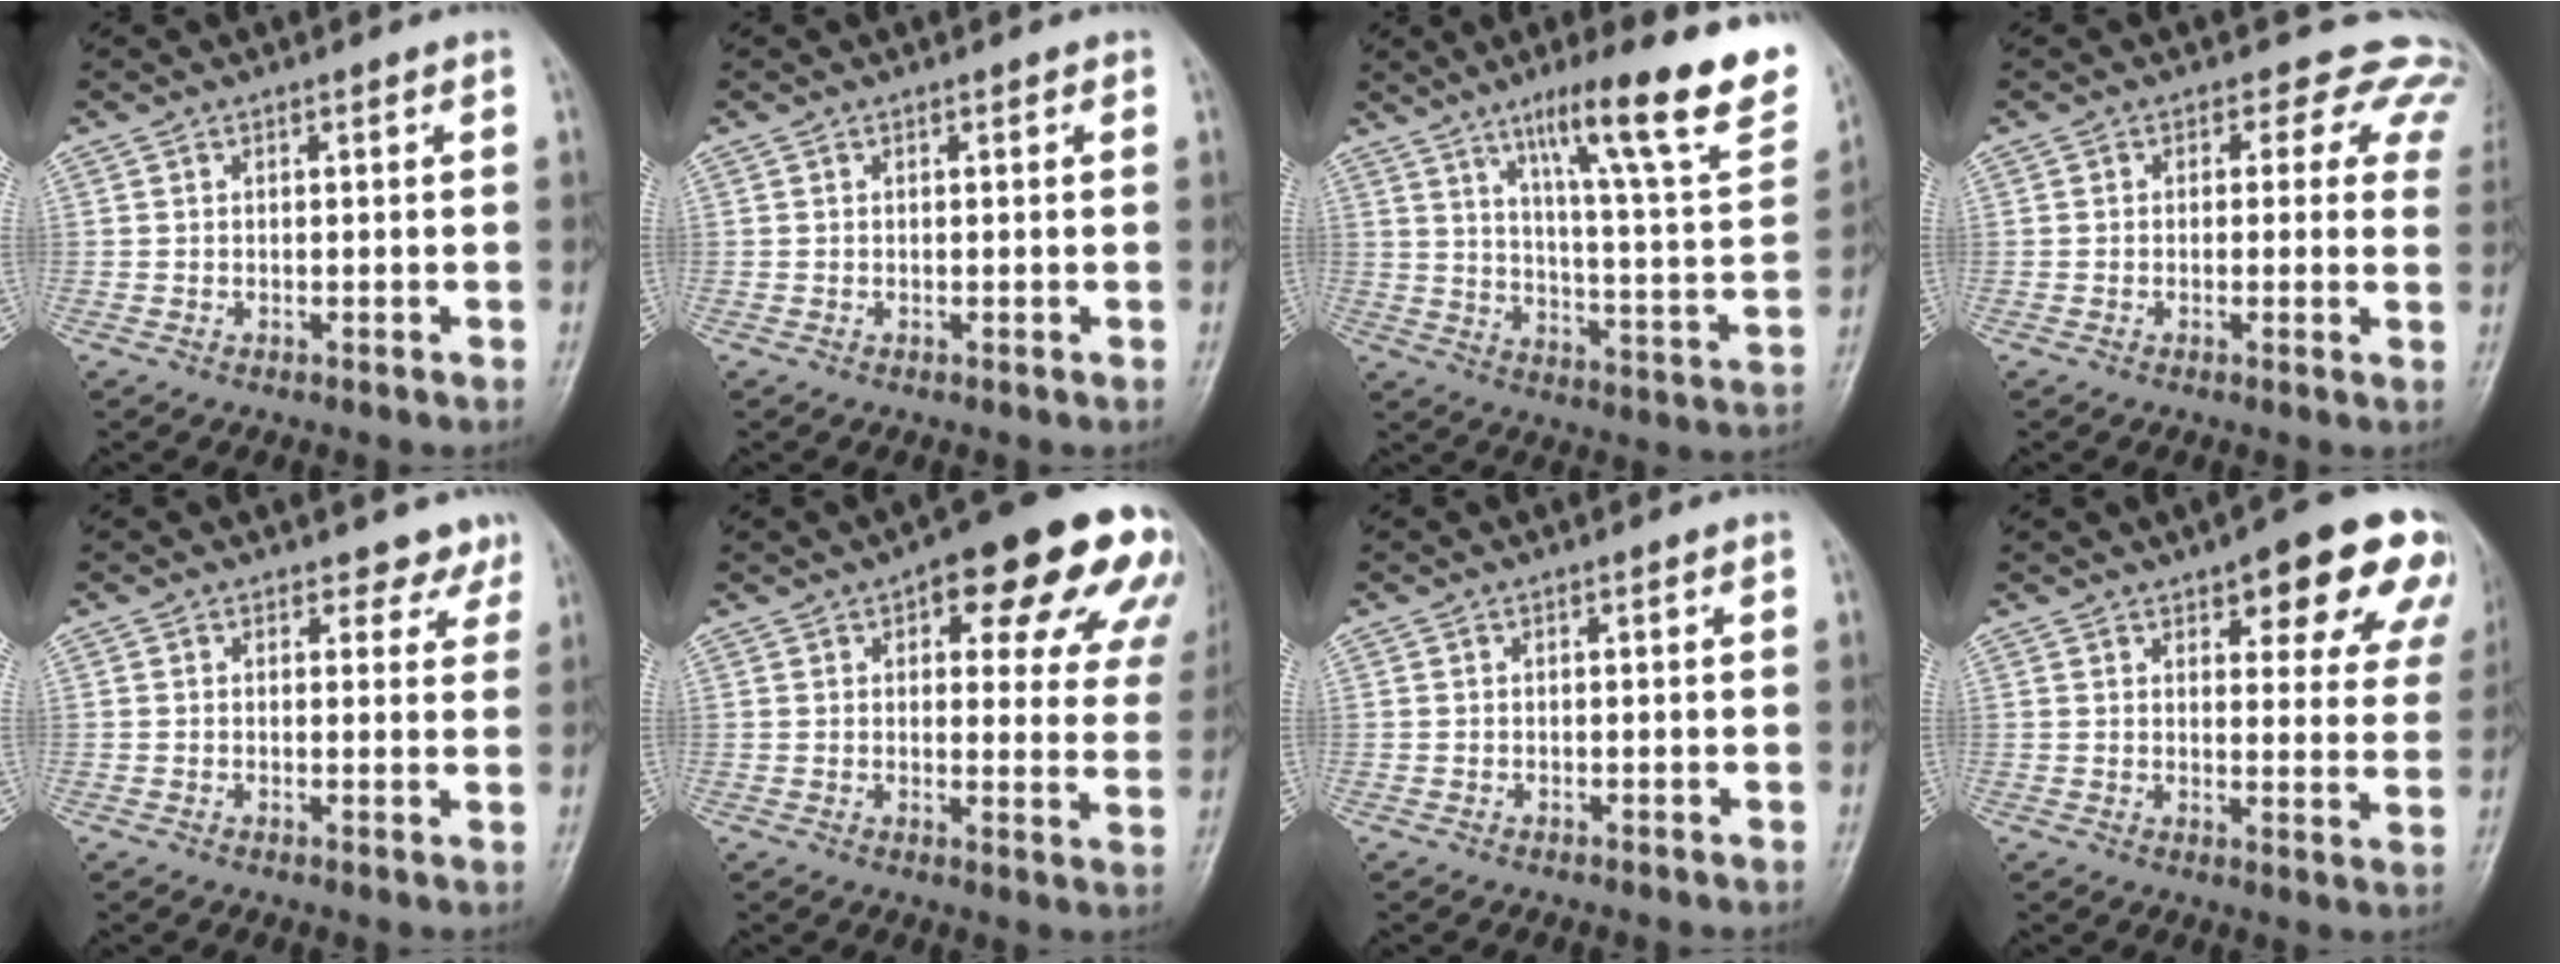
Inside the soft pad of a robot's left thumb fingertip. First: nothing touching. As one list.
[{"total": 0.0}, {"total": 24.1, "force": [14.5, 3.6, 18.9], "torque": [-0.250, -0.055, 0.218]}, {"total": 8.4, "force": [6.3, 5.2, 2.0], "torque": [0.031, -0.017, 0.037]}, {"total": 3.4, "force": [2.8, 2.0, 0.0], "torque": [0.027, -0.019, 0.017]}, {"total": 20.6, "force": [10.8, 7.8, 15.7], "torque": [-0.150, -0.018, 0.123]}, {"total": 0.0}, {"total": 16.3, "force": [9.6, 6.1, 11.6], "torque": [-0.098, -0.036, 0.110]}]